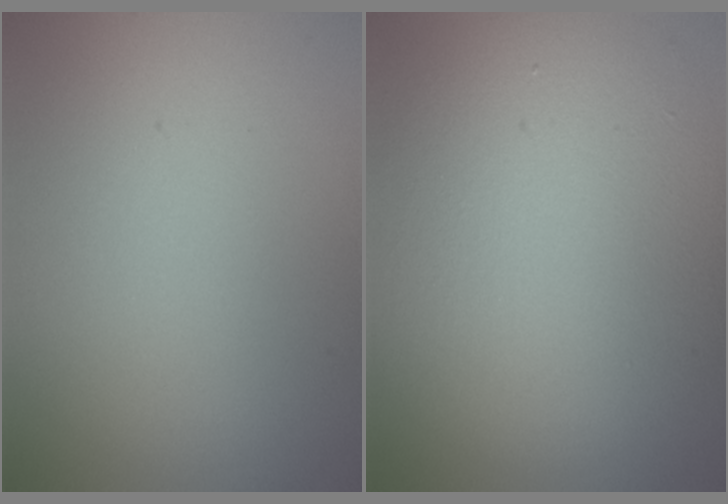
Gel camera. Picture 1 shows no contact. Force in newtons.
{"total": 11.3, "press": 11.3, "slide": 0.8}